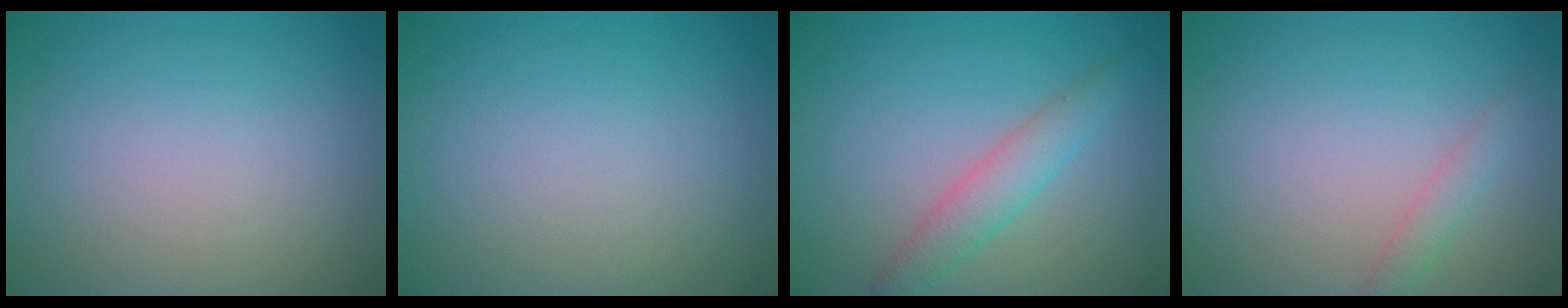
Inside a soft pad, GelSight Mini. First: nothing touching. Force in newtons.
{"total": 0.0}
{"total": 2.8, "press": 2.8, "slide": 0.1}
{"total": 1.3, "press": 1.3, "slide": 0.1}